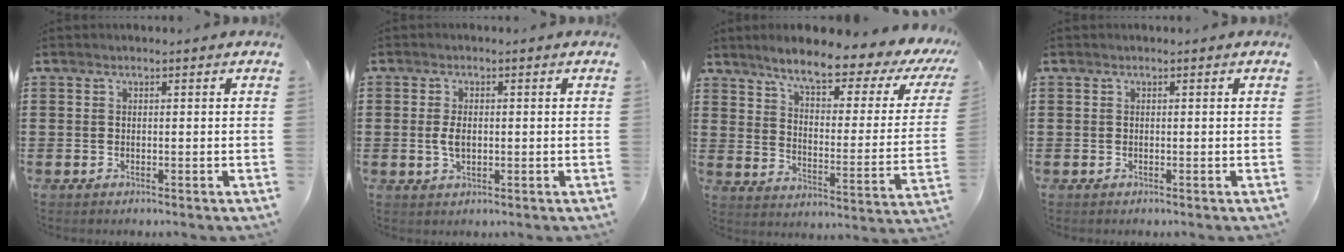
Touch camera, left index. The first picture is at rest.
{"total": 3.1, "force": [0.0, 1.6, 2.7], "torque": [-0.060, 0.001, -0.004]}
{"total": 8.0, "force": [6.3, 0.7, 4.8], "torque": [-0.104, -0.040, 0.096]}
{"total": 0.0}